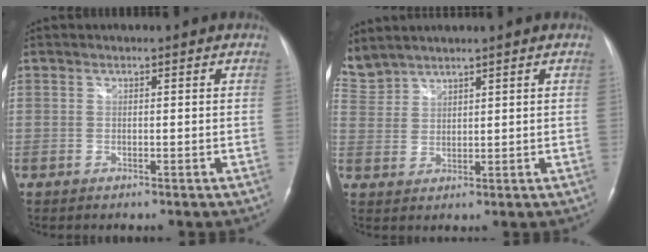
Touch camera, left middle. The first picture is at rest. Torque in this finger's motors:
{"motor_torque": [-0.20, -0.22, -0.08, -0.01]}